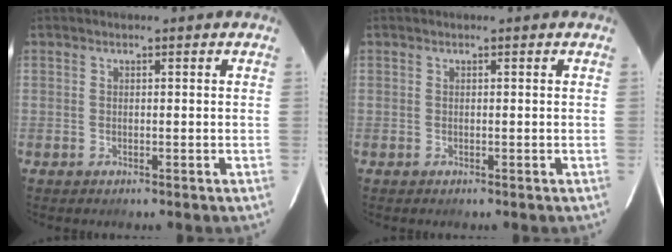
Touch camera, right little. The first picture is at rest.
{"total": 0.0}